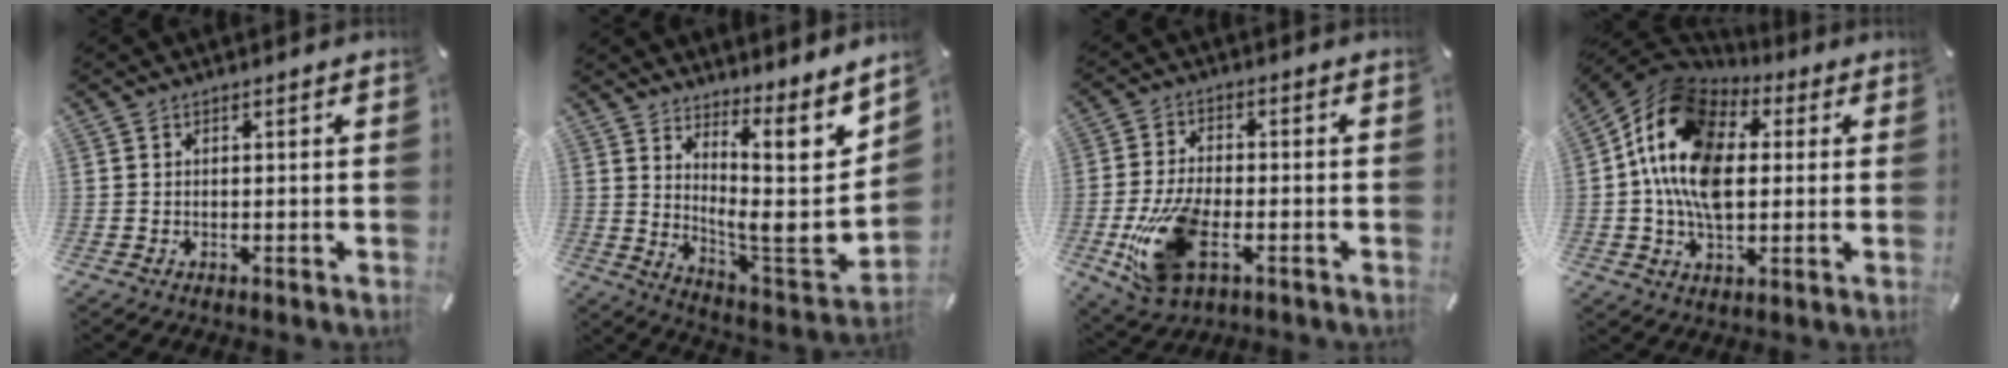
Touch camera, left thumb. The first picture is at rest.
{"total": 14.0, "force": [6.8, 3.4, 11.7], "torque": [-0.157, -0.102, 0.101]}
{"total": 14.6, "force": [-4.5, 8.0, 11.3], "torque": [-0.246, -0.003, -0.074]}
{"total": 18.3, "force": [1.3, 13.2, 12.6], "torque": [-0.271, 0.007, 0.017]}